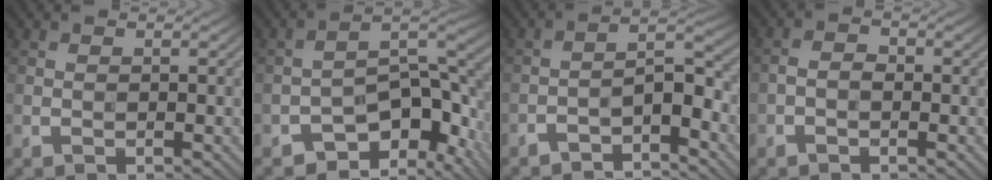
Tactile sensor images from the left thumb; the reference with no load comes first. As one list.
[{"total": 10.2, "force": [-5.4, 5.1, 6.9], "torque": [-0.092, -0.009, -0.098]}, {"total": 4.9, "force": [-3.5, 1.2, 3.2], "torque": [-0.048, 0.014, -0.066]}, {"total": 1.6, "force": [-0.8, 0.8, 1.1], "torque": [-0.021, 0.005, -0.020]}]